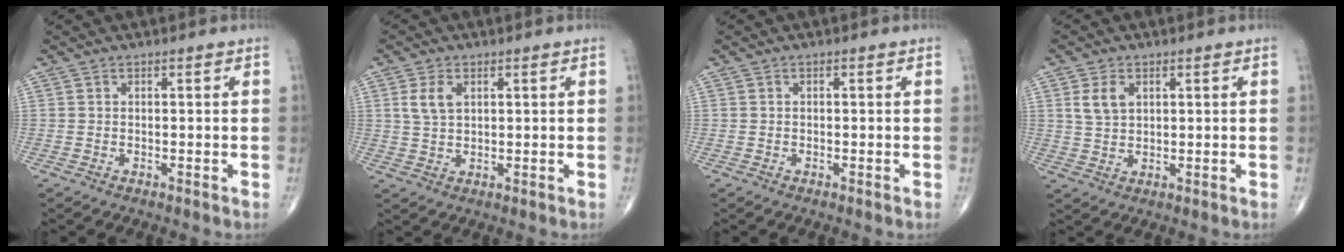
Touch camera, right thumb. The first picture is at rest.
{"total": 4.4, "force": [1.4, 2.8, 3.1], "torque": [-0.058, -0.002, 0.029]}
{"total": 0.0}
{"total": 4.6, "force": [1.7, 3.0, 3.1], "torque": [-0.053, -0.005, 0.036]}